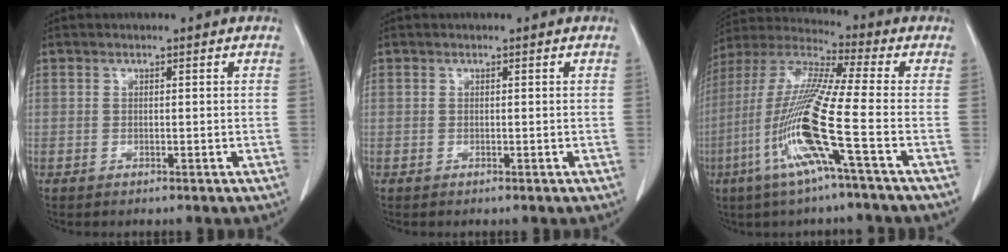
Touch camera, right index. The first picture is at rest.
{"total": 0.0}
{"total": 15.7, "force": [-5.4, -1.0, 14.7], "torque": [-0.309, -0.015, -0.116]}